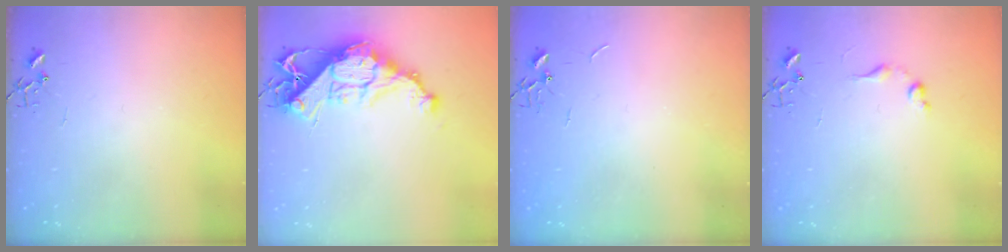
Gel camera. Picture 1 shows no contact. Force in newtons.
{"total": 15.7, "press": 15.7, "slide": 1.5}
{"total": 0.6, "press": 0.6, "slide": 0.1}
{"total": 6.7, "press": 6.6, "slide": 0.9}